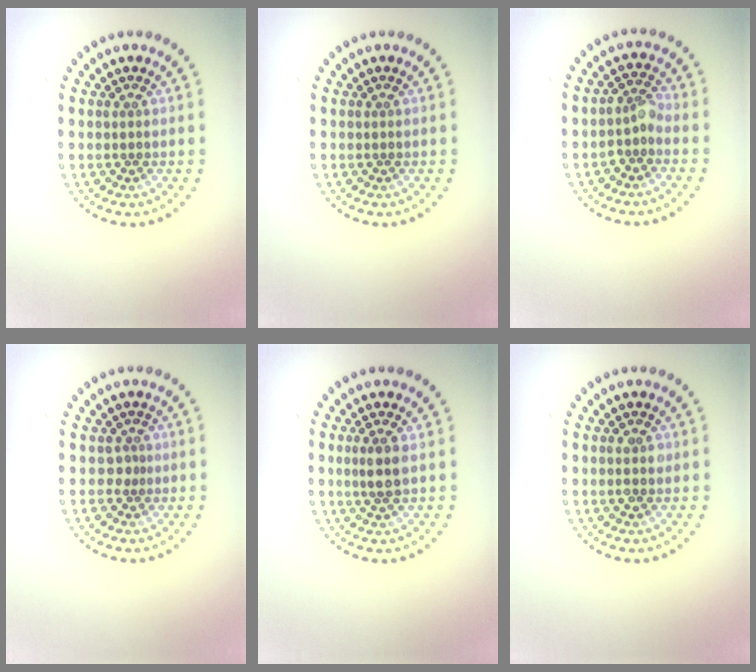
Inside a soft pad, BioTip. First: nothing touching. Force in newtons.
{"total": 0.0}
{"total": 2.0, "press": 1.5, "slide": 1.3}
{"total": 0.8, "press": 0.4, "slide": 0.7}
{"total": 1.9, "press": 1.7, "slide": 0.8}
{"total": 1.2, "press": 1.2, "slide": 0.1}